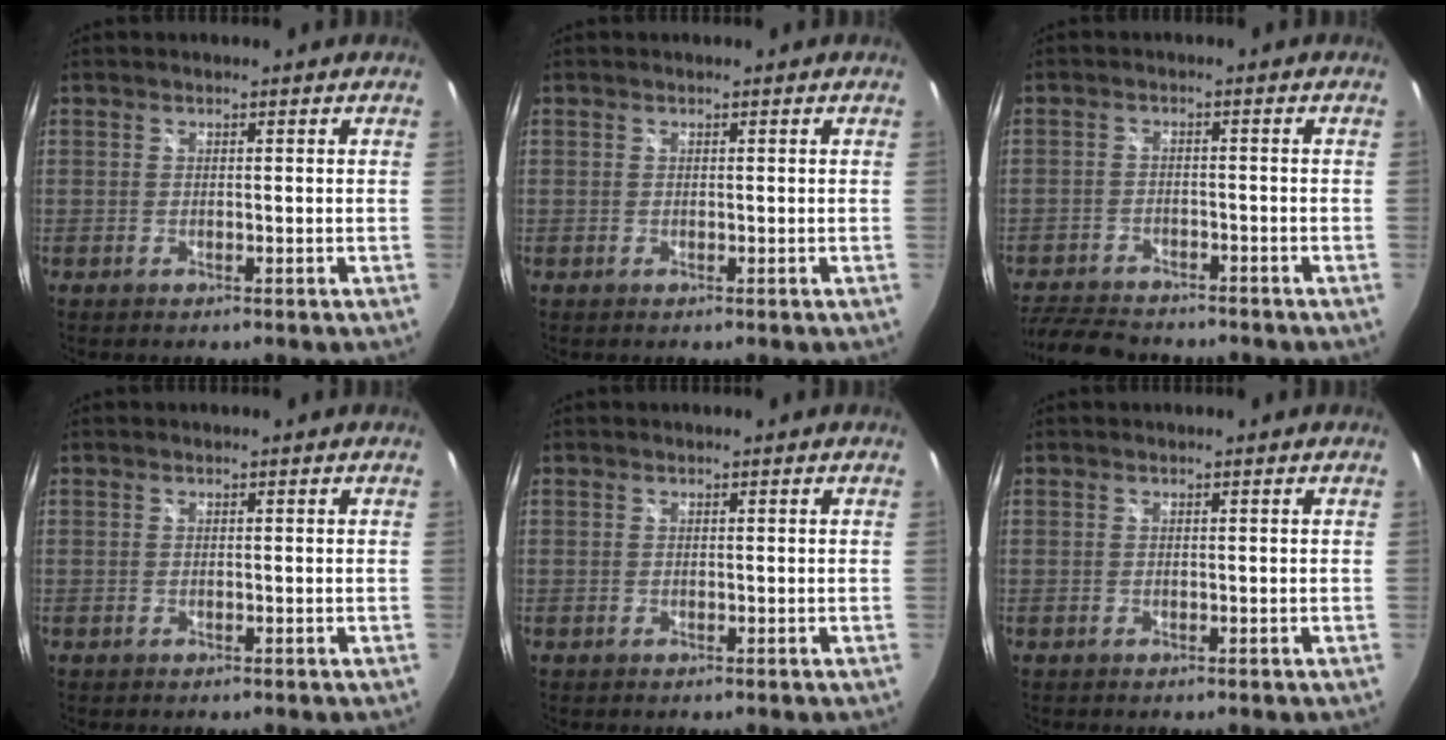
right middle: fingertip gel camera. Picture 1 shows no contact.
{"total": 0.0}
{"total": 10.5, "force": [-9.3, 3.3, 3.6], "torque": [-0.102, -0.012, -0.155]}
{"total": 0.0}
{"total": 0.0}
{"total": 0.0}